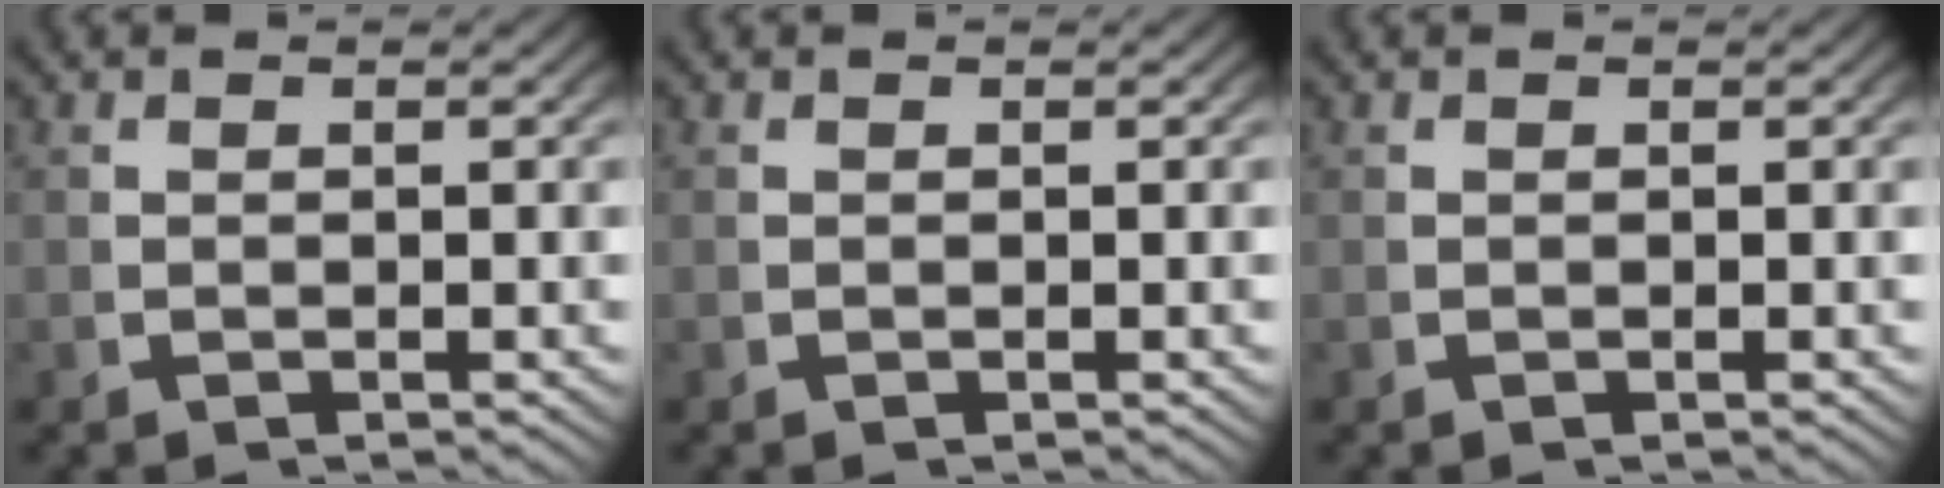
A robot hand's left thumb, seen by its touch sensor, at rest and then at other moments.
{"total": 0.0}
{"total": 0.0}